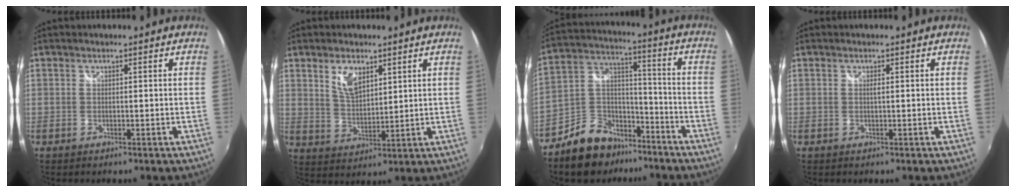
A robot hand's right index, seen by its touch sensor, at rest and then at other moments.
{"total": 6.2, "force": [3.3, 3.1, 4.2], "torque": [-0.076, 0.001, 0.064]}
{"total": 13.0, "force": [-9.1, 8.0, 4.8], "torque": [-0.109, 0.049, -0.140]}
{"total": 0.5, "force": [0.1, 0.0, 0.5], "torque": [-0.010, 0.001, 0.000]}